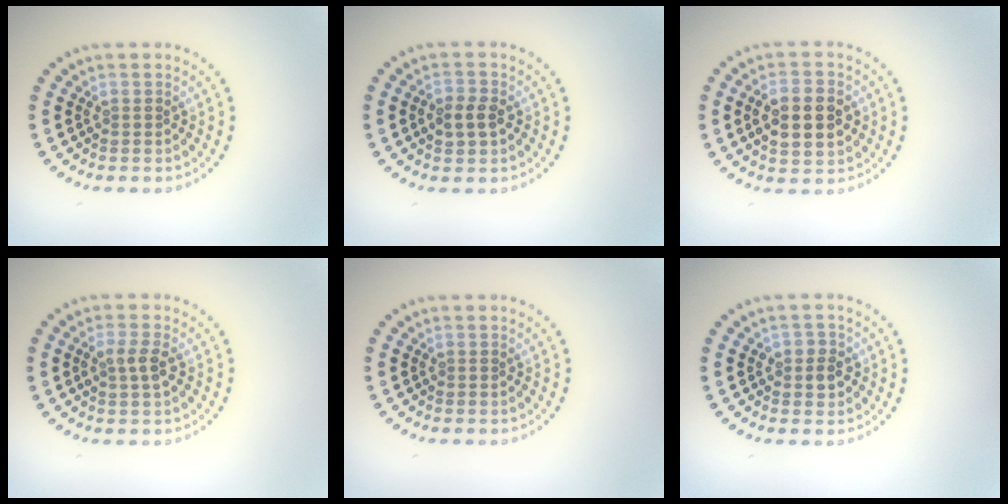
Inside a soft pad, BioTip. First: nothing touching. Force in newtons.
{"total": 2.5, "press": 2.4, "slide": 0.4}
{"total": 5.2, "press": 5.2, "slide": 0.4}
{"total": 2.0, "press": 2.0, "slide": 0.5}
{"total": 0.0}
{"total": 1.9, "press": 1.9, "slide": 0.5}